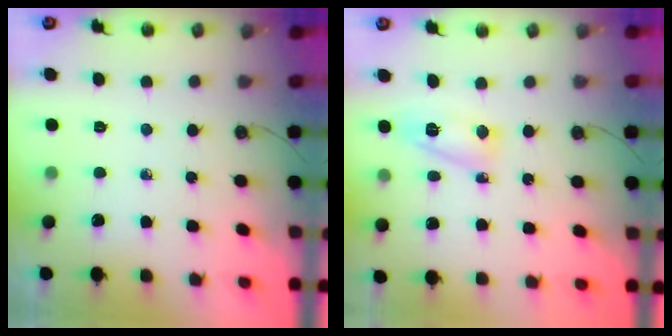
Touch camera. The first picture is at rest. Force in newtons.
{"total": 7.5, "press": 7.4, "slide": 1.1}